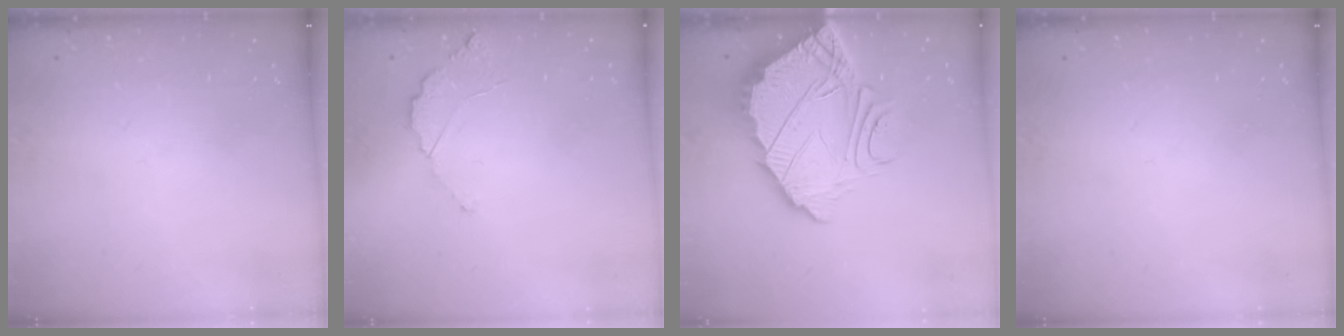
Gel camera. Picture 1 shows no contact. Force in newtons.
{"total": 2.9, "press": 2.9, "slide": 0.3}
{"total": 8.6, "press": 8.5, "slide": 0.6}
{"total": 0.0}